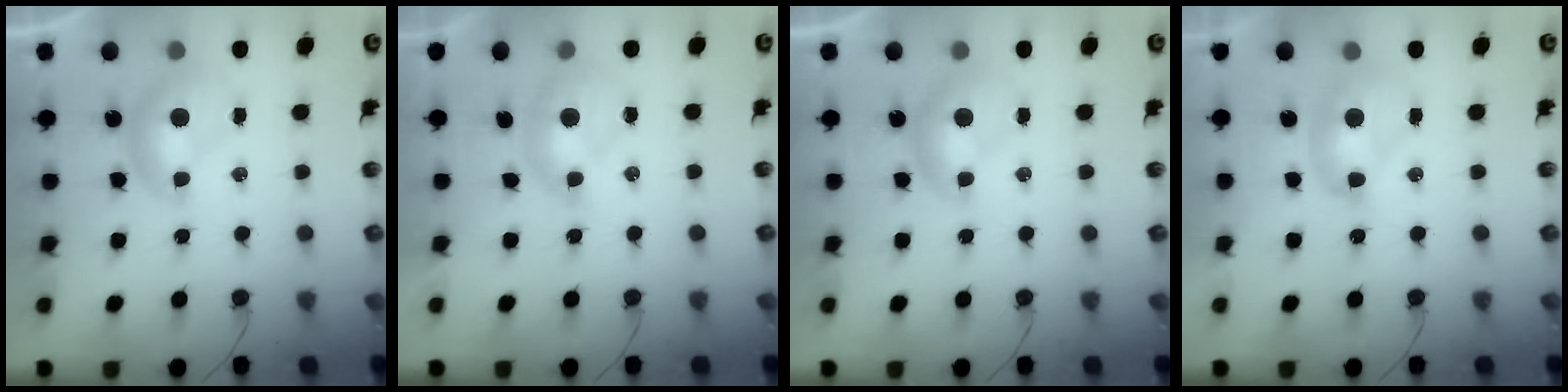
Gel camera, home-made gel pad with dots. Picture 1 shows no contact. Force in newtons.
{"total": 1.8, "press": 1.7, "slide": 0.7}
{"total": 0.0}
{"total": 2.7, "press": 2.7, "slide": 0.2}